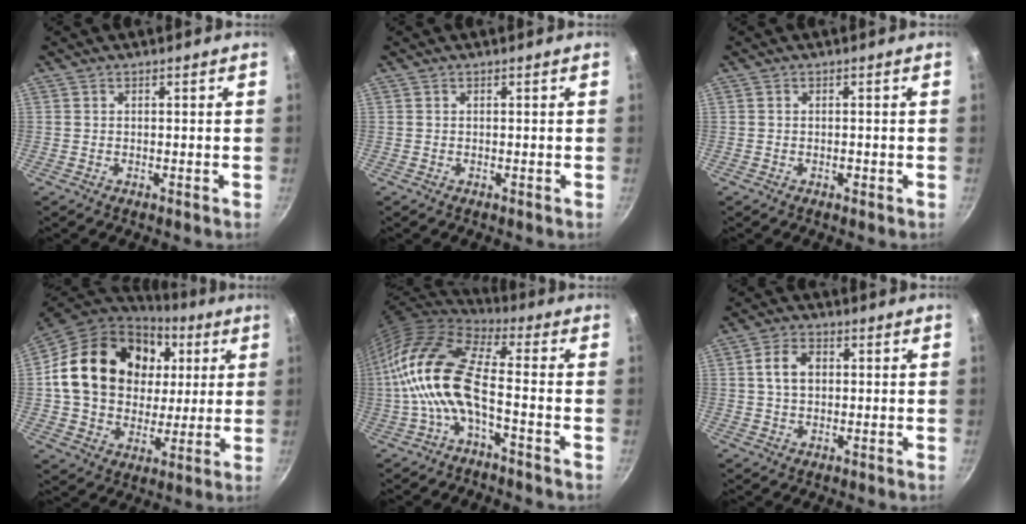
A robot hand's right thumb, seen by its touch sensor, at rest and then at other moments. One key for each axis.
{"total": 0.0}
{"total": 0.9, "fx": -0.3, "fy": 0.5, "fz": 0.6, "tx": -0.008, "ty": 0.004, "tz": -0.005}
{"total": 24.3, "fx": 5.8, "fy": 18.9, "fz": 14.2, "tx": -0.230, "ty": 0.012, "tz": 0.104}
{"total": 15.5, "fx": -2.7, "fy": 6.6, "fz": 13.8, "tx": -0.273, "ty": 0.032, "tz": -0.064}
{"total": 5.7, "fx": 0.9, "fy": 4.0, "fz": 4.0, "tx": -0.059, "ty": 0.010, "tz": 0.012}